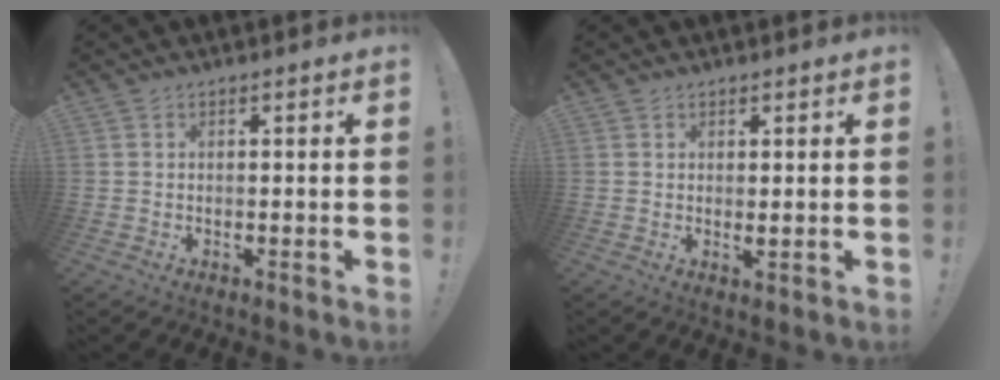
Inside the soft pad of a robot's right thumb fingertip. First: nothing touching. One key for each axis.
{"total": 1.0, "fx": 0.7, "fy": 0.4, "fz": 0.6, "tx": -0.009, "ty": -0.006, "tz": 0.013}